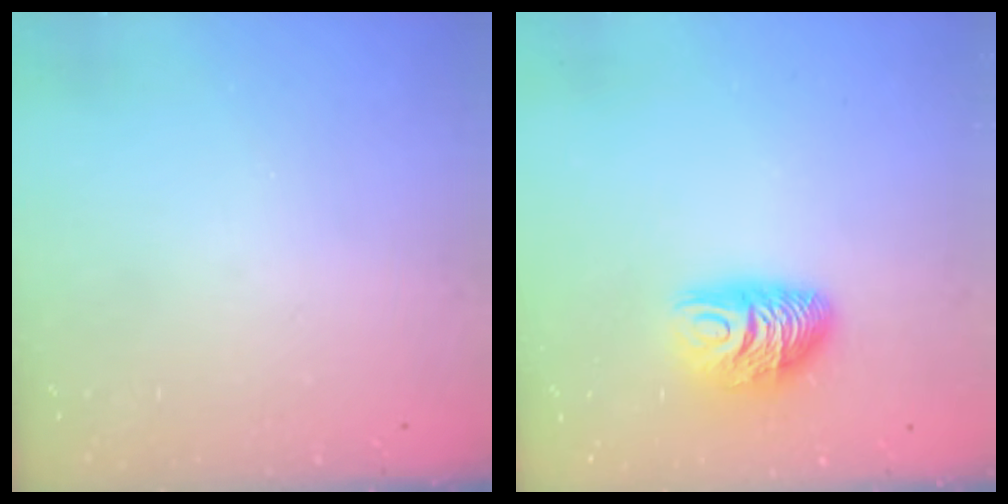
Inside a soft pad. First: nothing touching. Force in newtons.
{"total": 8.9, "press": 8.9, "slide": 0.8}